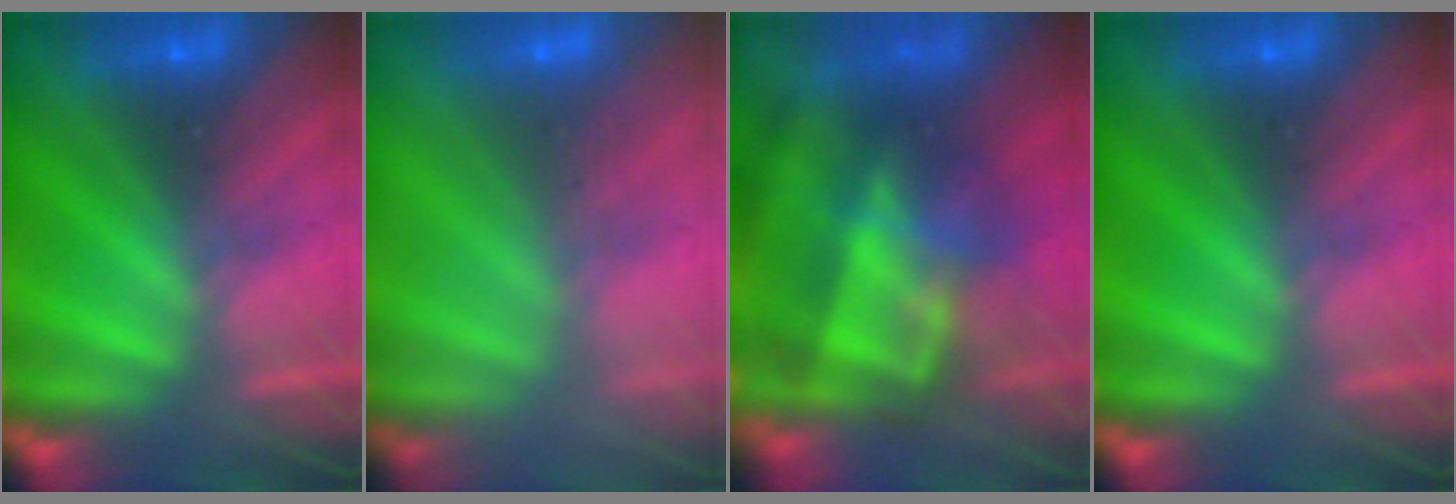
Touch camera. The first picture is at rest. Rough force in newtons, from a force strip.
{"total": 2.5}
{"total": 9.3}
{"total": 0.0}